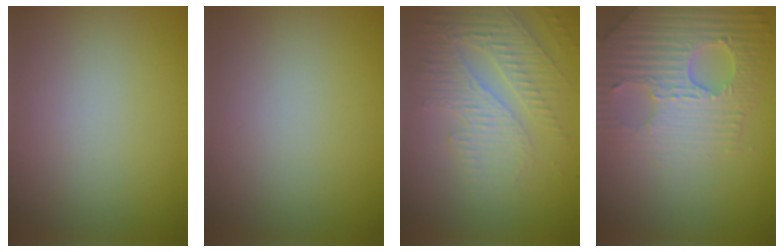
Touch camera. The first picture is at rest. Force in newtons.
{"total": 0.0}
{"total": 5.5, "press": 3.3, "slide": 4.4}
{"total": 7.4, "press": 5.4, "slide": 5.1}